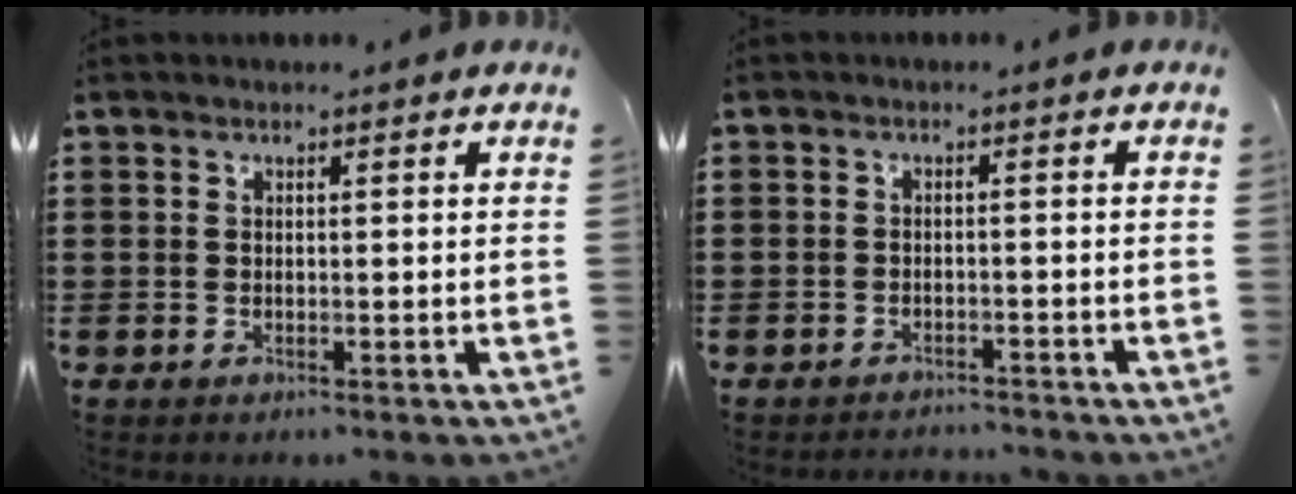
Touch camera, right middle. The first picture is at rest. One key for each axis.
{"total": 2.0, "fx": -2.0, "fy": 0.3, "fz": -0.3, "tx": -0.001, "ty": 0.000, "tz": -0.045}